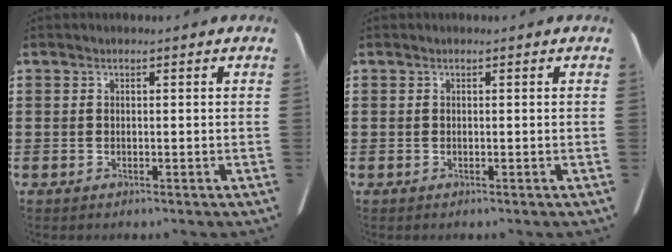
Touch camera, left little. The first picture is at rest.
{"total": 0.0}